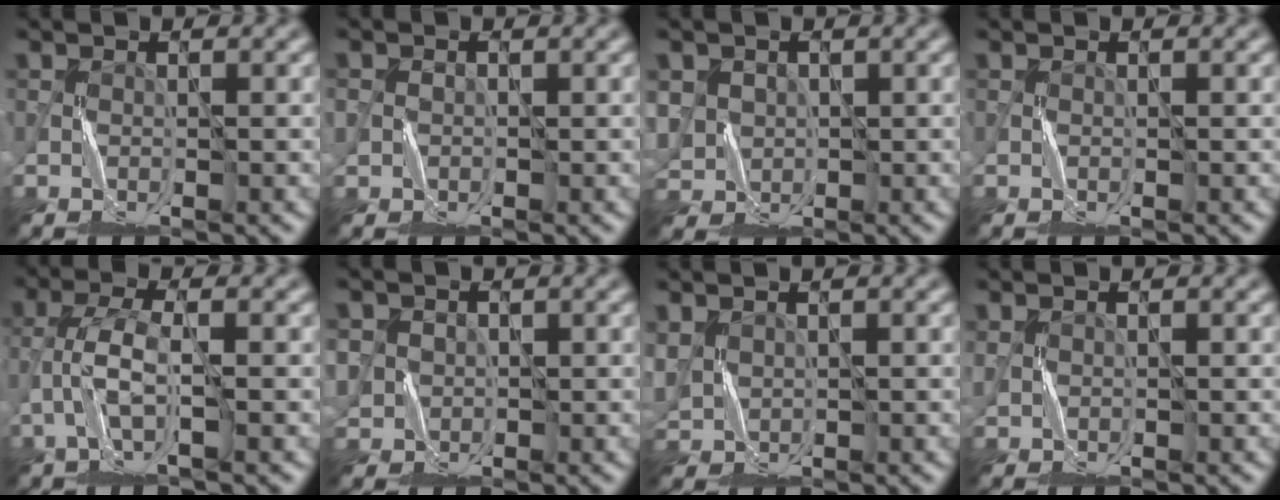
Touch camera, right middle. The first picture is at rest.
{"total": 0.8, "force": [0.0, 0.6, -0.5], "torque": [0.011, 0.001, 0.002]}
{"total": 4.3, "force": [1.0, 3.8, 1.6], "torque": [-0.064, 0.012, 0.026]}
{"total": 0.0}
{"total": 2.9, "force": [-1.3, 0.5, 2.6], "torque": [-0.058, 0.011, -0.030]}
{"total": 2.7, "force": [0.5, 2.6, 0.4], "torque": [-0.021, 0.005, 0.012]}
{"total": 2.6, "force": [1.0, 1.9, 1.3], "torque": [-0.044, 0.001, 0.026]}
{"total": 0.7, "force": [0.5, 0.4, 0.2], "torque": [-0.007, 0.000, 0.012]}